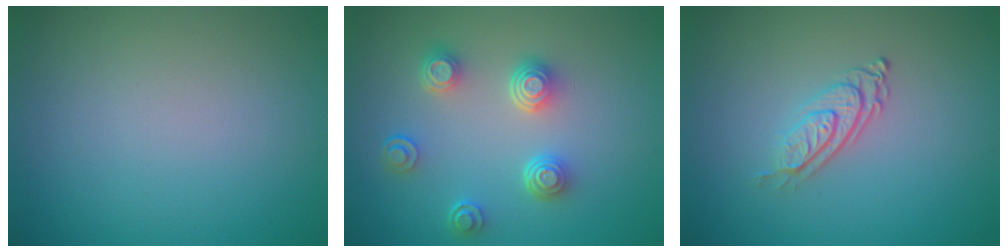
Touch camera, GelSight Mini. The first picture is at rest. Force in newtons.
{"total": 4.1, "press": 3.2, "slide": 2.6}
{"total": 3.0, "press": 2.0, "slide": 2.3}